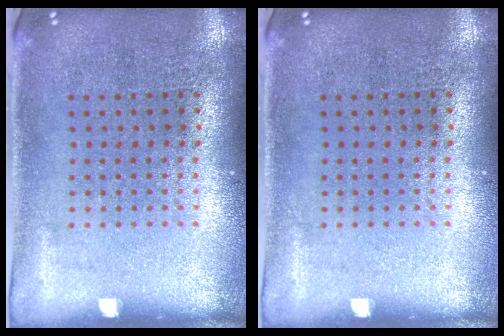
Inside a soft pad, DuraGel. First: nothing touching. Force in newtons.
{"total": 0.0}